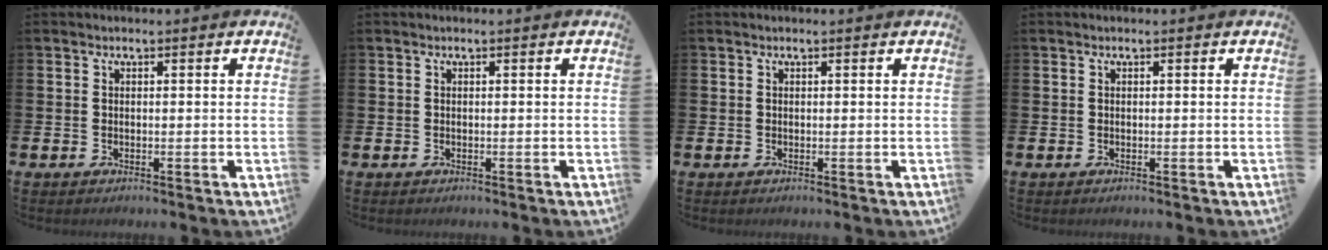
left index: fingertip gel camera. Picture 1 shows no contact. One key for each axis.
{"total": 0.0}
{"total": 0.0}
{"total": 0.0}